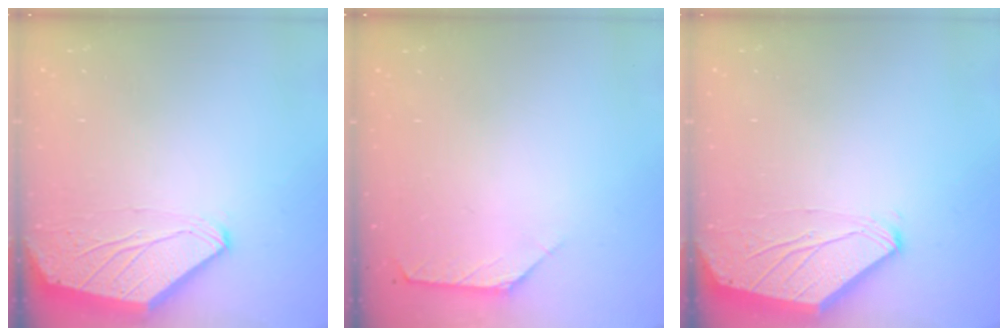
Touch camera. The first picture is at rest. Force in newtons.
{"total": 1.6, "press": 1.5, "slide": 0.4}
{"total": 0.0}